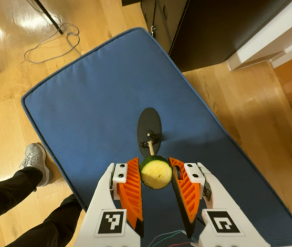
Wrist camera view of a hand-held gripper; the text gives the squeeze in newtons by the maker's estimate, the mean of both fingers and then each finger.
{"total": 7.8, "left": 7.9, "right": 7.6}